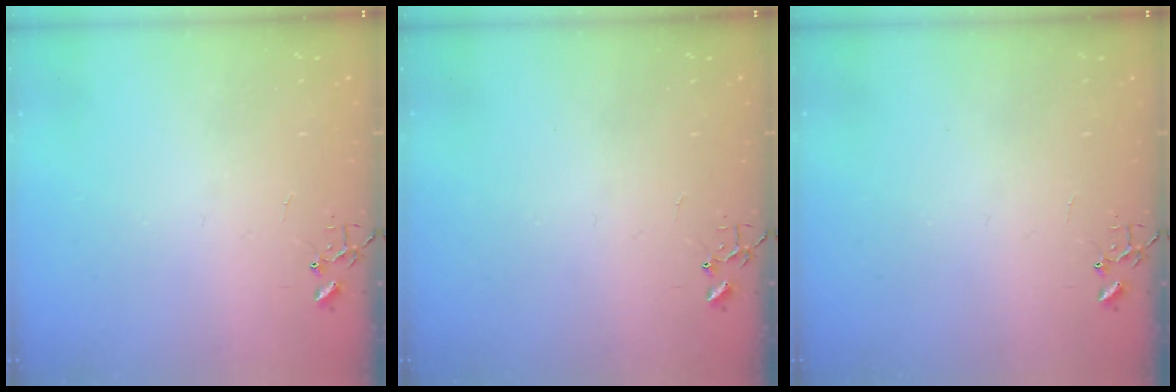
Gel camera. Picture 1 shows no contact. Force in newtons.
{"total": 0.0}
{"total": 0.0}